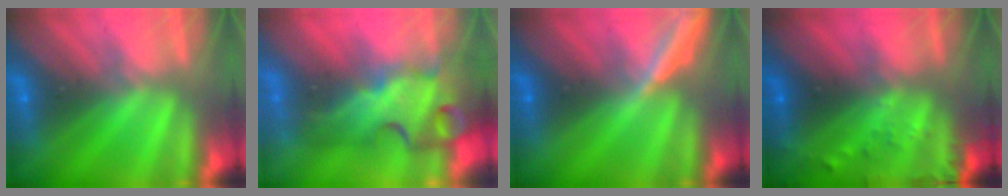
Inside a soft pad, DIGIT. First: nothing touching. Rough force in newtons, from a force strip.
{"total": 7.2}
{"total": 3.3}
{"total": 5.6}